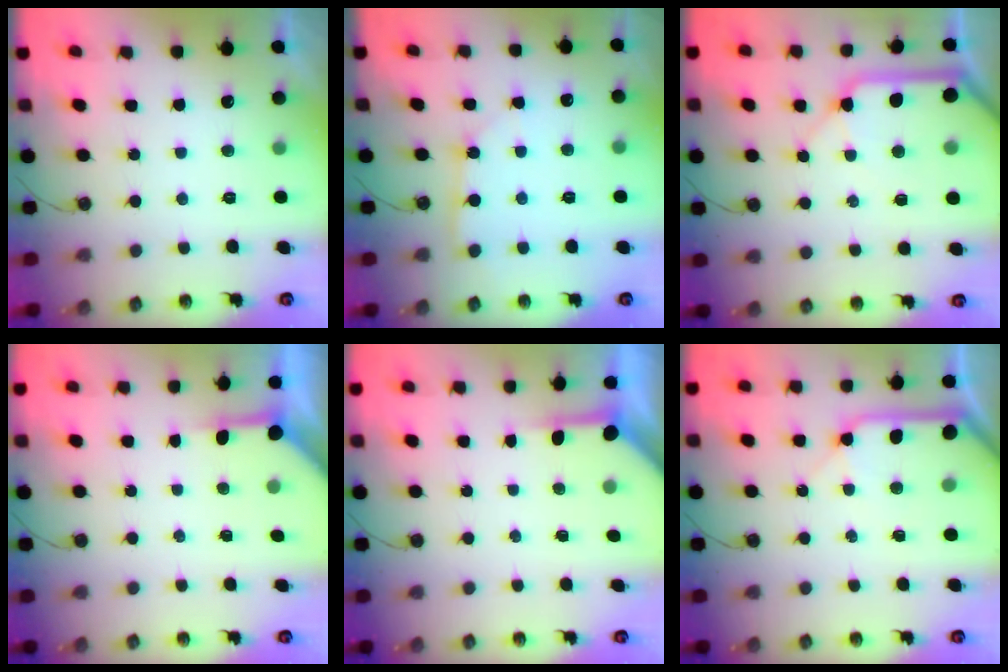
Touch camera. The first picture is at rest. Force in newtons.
{"total": 3.8, "press": 3.8, "slide": 0.3}
{"total": 13.3, "press": 13.2, "slide": 1.7}
{"total": 3.8, "press": 3.7, "slide": 0.4}
{"total": 4.0, "press": 4.0, "slide": 0.4}
{"total": 11.8, "press": 11.7, "slide": 1.6}